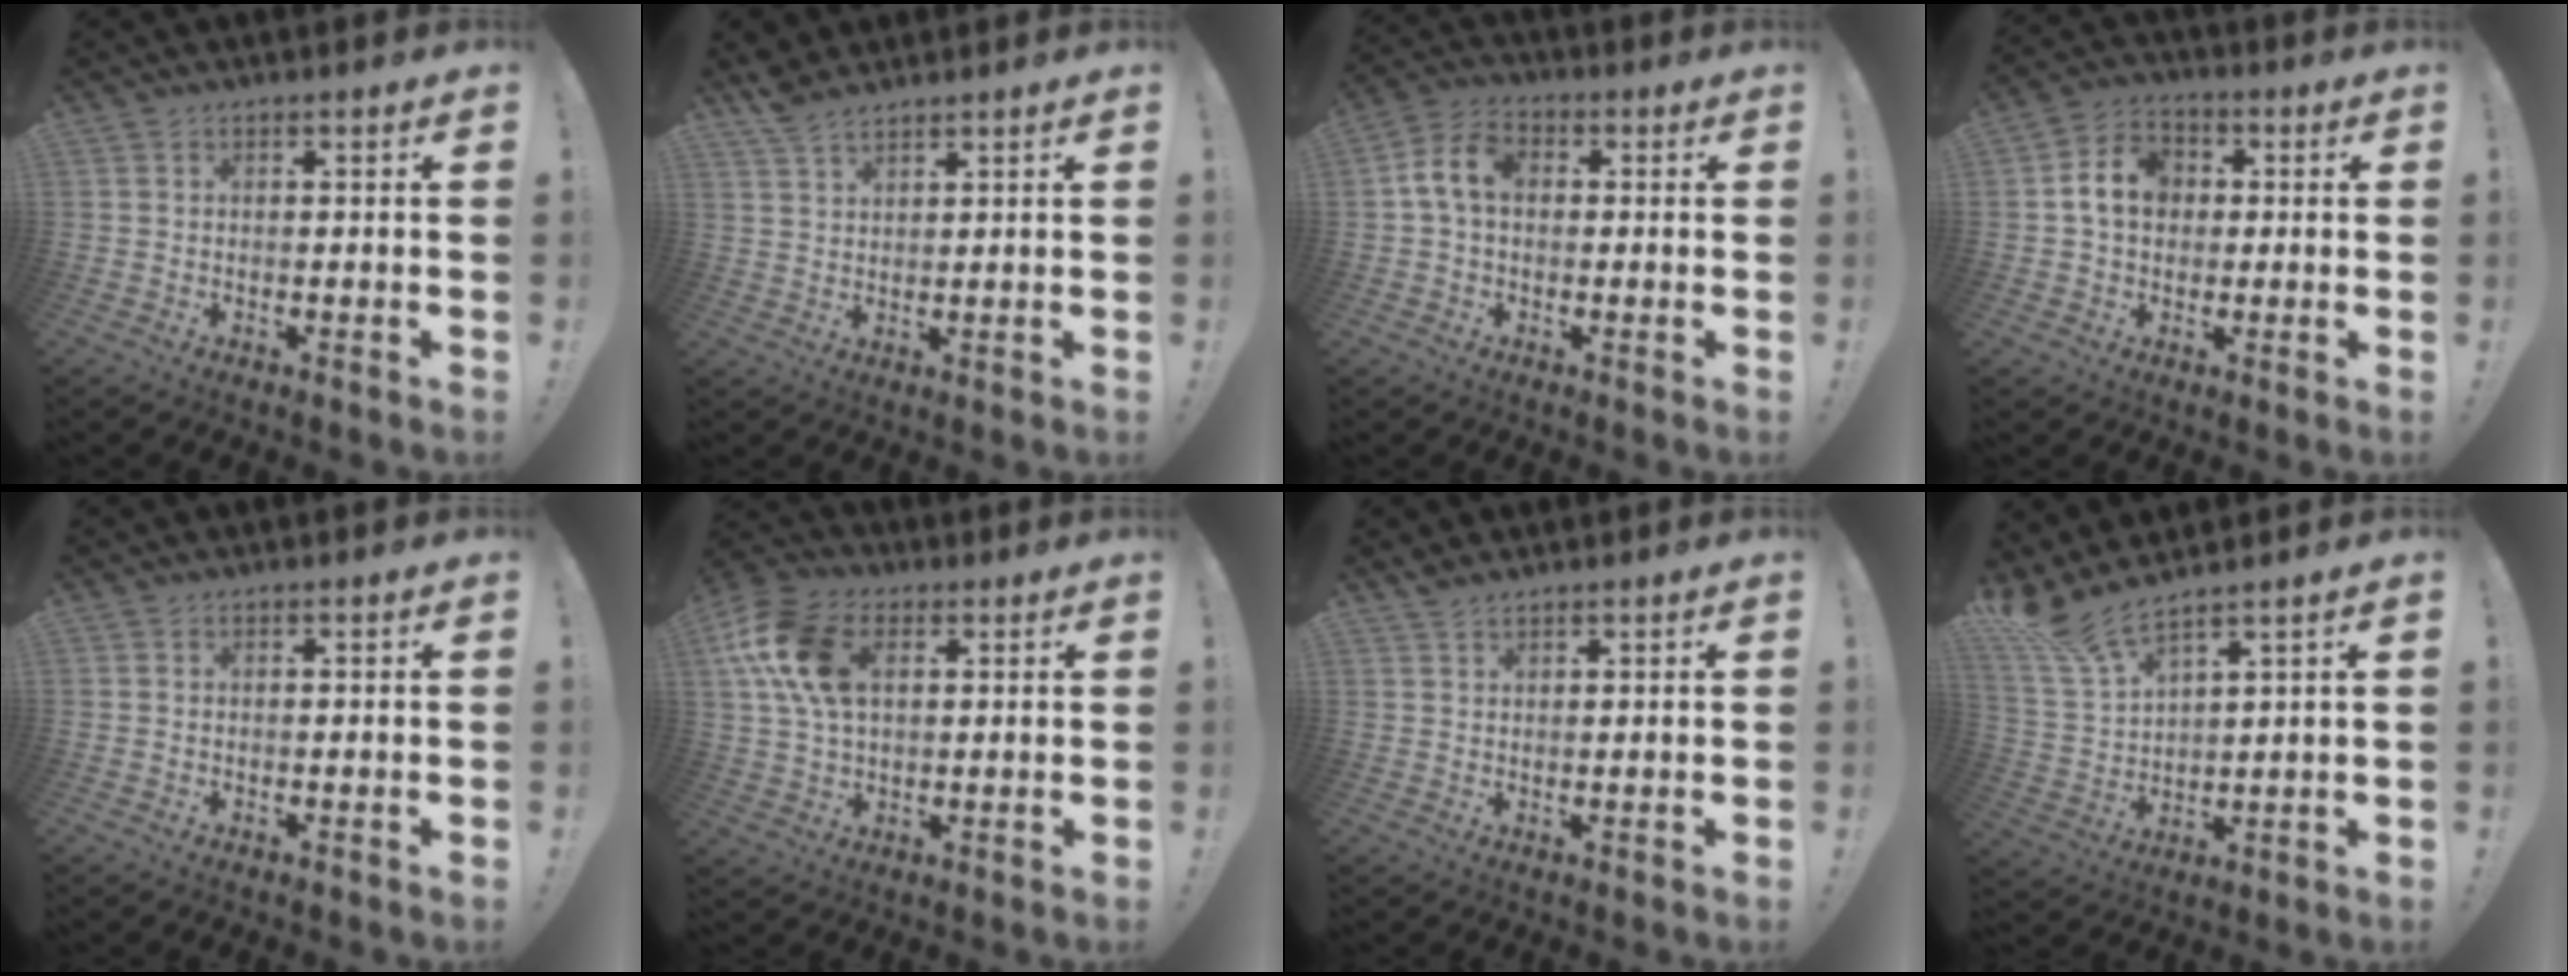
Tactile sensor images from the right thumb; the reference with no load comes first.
{"total": 5.0, "force": [4.3, 1.5, 2.1], "torque": [-0.043, -0.022, 0.082]}
{"total": 8.5, "force": [0.6, 5.8, 6.3], "torque": [-0.127, 0.019, 0.016]}
{"total": 10.1, "force": [1.2, 8.1, 5.9], "torque": [-0.101, 0.022, 0.030]}
{"total": 0.0}
{"total": 16.1, "force": [4.7, 10.6, 11.2], "torque": [-0.211, 0.000, 0.090]}
{"total": 2.0, "force": [1.7, 0.5, 0.8], "torque": [-0.019, -0.006, 0.033]}
{"total": 8.4, "force": [7.1, 1.7, 4.2], "torque": [-0.101, -0.041, 0.136]}